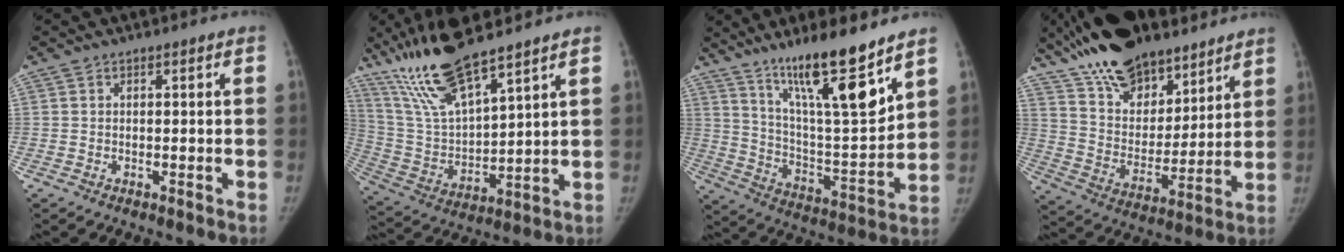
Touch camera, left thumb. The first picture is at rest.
{"total": 16.5, "force": [12.4, 3.1, 10.4], "torque": [-0.198, -0.055, 0.256]}
{"total": 18.9, "force": [13.0, 3.0, 13.4], "torque": [-0.196, -0.085, 0.228]}
{"total": 22.5, "force": [17.4, 10.2, 9.9], "torque": [-0.149, -0.063, 0.302]}